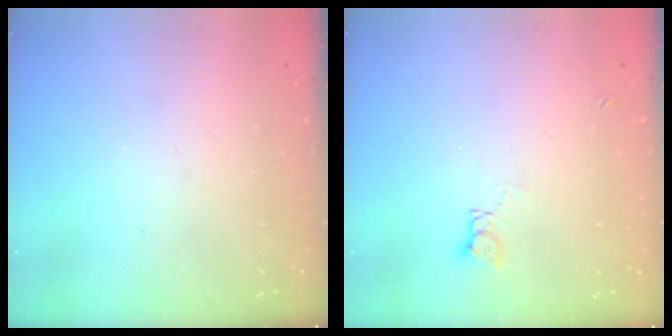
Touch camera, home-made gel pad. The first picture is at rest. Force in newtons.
{"total": 2.0, "press": 2.0, "slide": 0.3}